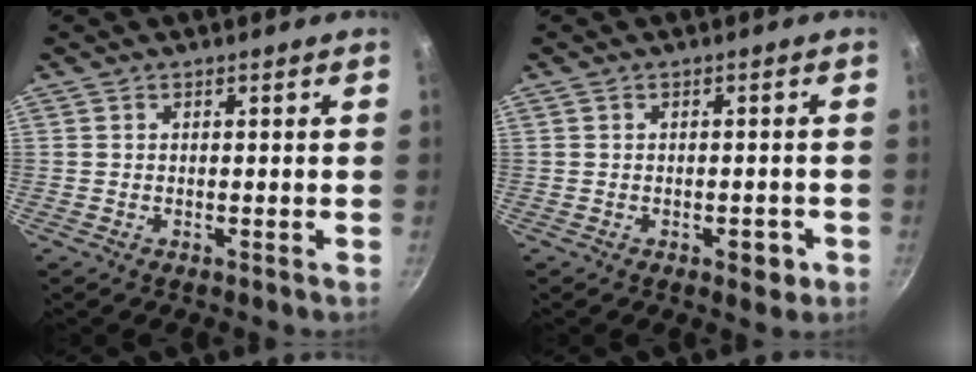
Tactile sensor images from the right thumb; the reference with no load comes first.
{"total": 3.3, "force": [-1.3, 1.8, 2.5], "torque": [-0.015, 0.012, -0.012]}